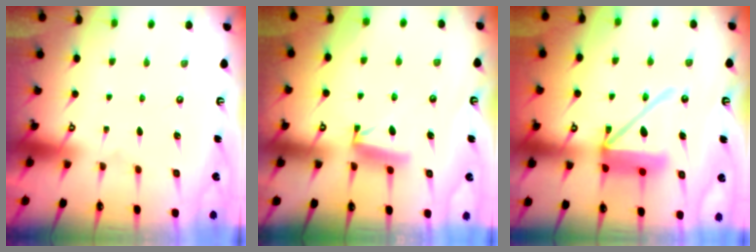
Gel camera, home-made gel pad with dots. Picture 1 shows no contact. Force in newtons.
{"total": 6.9, "press": 6.8, "slide": 1.0}
{"total": 12.9, "press": 12.8, "slide": 2.0}